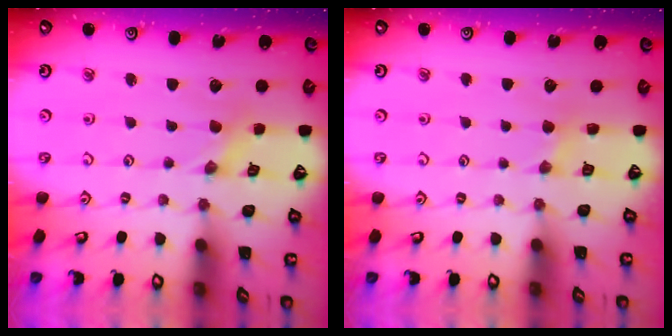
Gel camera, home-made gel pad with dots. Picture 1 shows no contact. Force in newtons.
{"total": 3.2, "press": 3.1, "slide": 0.7}